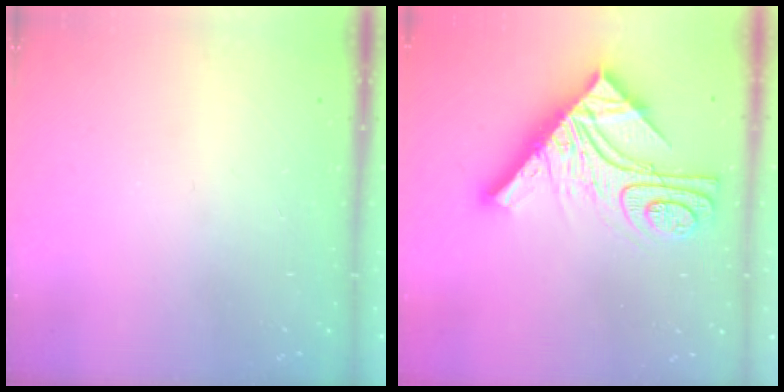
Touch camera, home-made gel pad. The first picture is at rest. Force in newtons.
{"total": 21.2, "press": 21.1, "slide": 1.8}